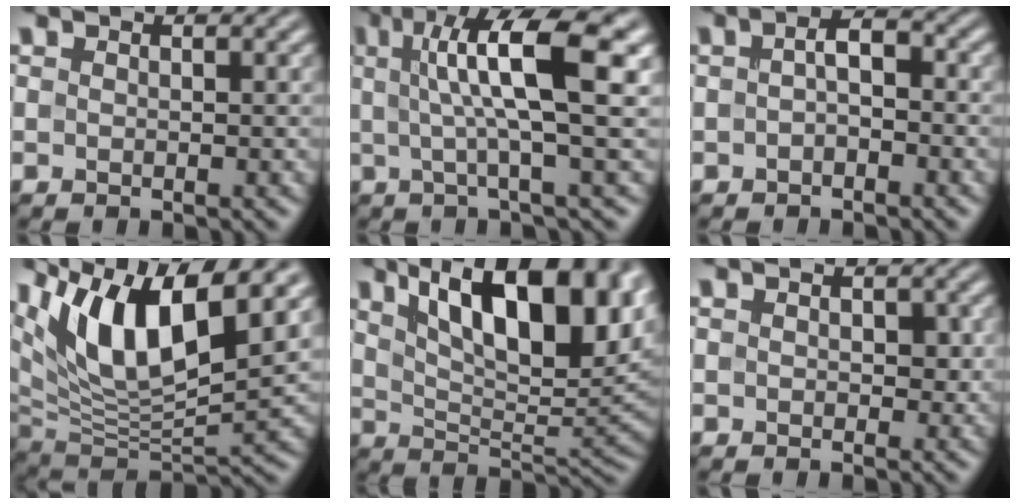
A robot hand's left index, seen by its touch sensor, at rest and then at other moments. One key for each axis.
{"total": 8.6, "fx": 1.8, "fy": 1.5, "fz": 8.3, "tx": -0.121, "ty": 0.012, "tz": 0.027}
{"total": 2.2, "fx": -0.5, "fy": 1.1, "fz": 1.8, "tx": -0.035, "ty": 0.005, "tz": -0.014}
{"total": 11.3, "fx": 5.8, "fy": 4.2, "fz": 8.8, "tx": -0.165, "ty": 0.000, "tz": 0.108}
{"total": 13.2, "fx": 5.8, "fy": 5.2, "fz": 10.6, "tx": -0.146, "ty": 0.011, "tz": 0.097}
{"total": 1.3, "fx": 0.1, "fy": 0.9, "fz": 1.0, "tx": -0.013, "ty": -0.001, "tz": 0.000}